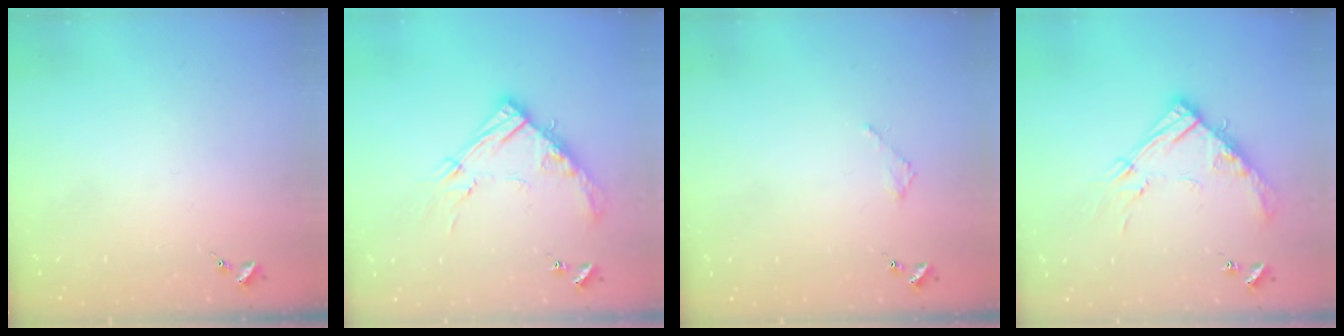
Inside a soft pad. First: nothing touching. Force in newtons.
{"total": 15.1, "press": 15.1, "slide": 1.5}
{"total": 2.1, "press": 2.1, "slide": 0.2}
{"total": 15.1, "press": 15.1, "slide": 1.5}